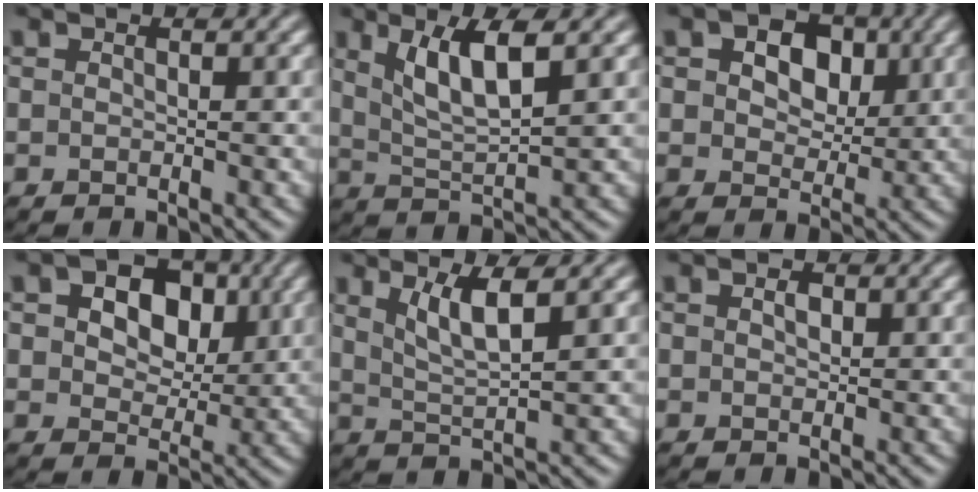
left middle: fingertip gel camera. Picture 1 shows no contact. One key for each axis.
{"total": 5.3, "fx": 2.2, "fy": 1.3, "fz": 4.6, "tx": -0.087, "ty": -0.005, "tz": 0.043}
{"total": 7.2, "fx": 2.6, "fy": 4.8, "fz": 4.6, "tx": -0.067, "ty": 0.018, "tz": 0.020}
{"total": 8.2, "fx": 2.8, "fy": 5.6, "fz": 5.3, "tx": -0.074, "ty": 0.021, "tz": 0.023}
{"total": 3.6, "fx": 1.7, "fy": 0.7, "fz": 3.1, "tx": -0.060, "ty": -0.004, "tz": 0.038}
{"total": 0.9, "fx": 0.3, "fy": 0.6, "fz": 0.6, "tx": -0.011, "ty": 0.001, "tz": 0.005}